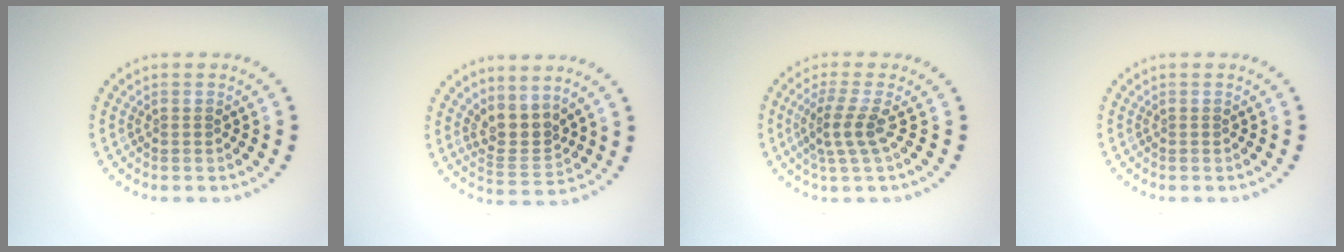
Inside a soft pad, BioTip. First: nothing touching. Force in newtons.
{"total": 3.0, "press": 2.1, "slide": 2.1}
{"total": 2.6, "press": 1.9, "slide": 1.7}
{"total": 0.0}